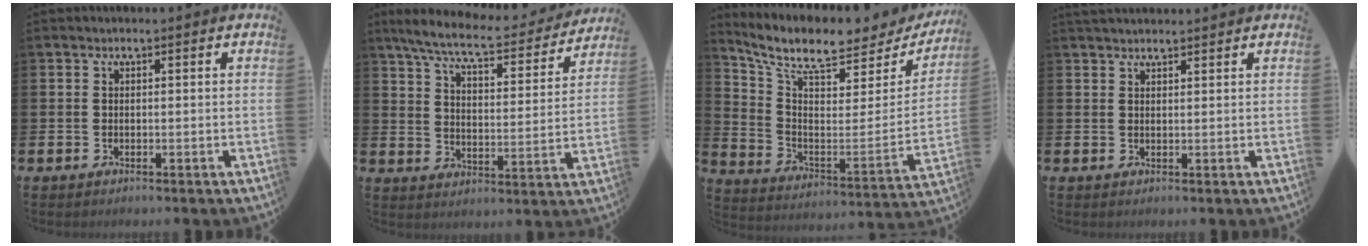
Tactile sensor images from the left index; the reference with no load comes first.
{"total": 8.1, "force": [7.2, 1.0, 3.5], "torque": [-0.095, -0.047, 0.120]}
{"total": 8.7, "force": [7.2, 2.4, 4.2], "torque": [-0.106, -0.061, 0.117]}
{"total": 1.8, "force": [1.8, 0.3, 0.2], "torque": [0.001, -0.006, 0.030]}